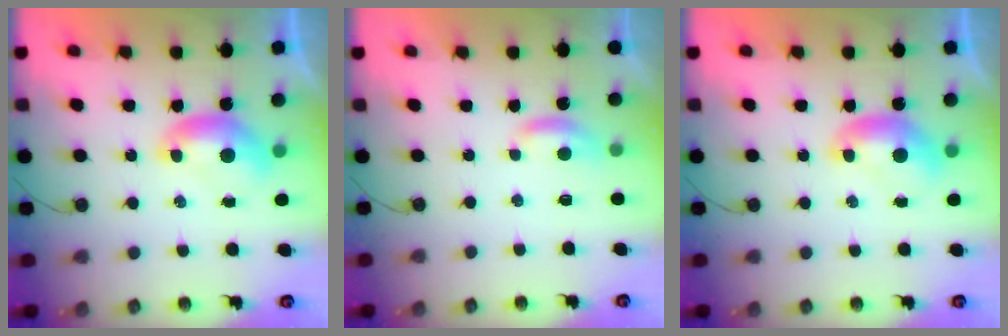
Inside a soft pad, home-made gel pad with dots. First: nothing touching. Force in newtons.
{"total": 2.0, "press": 2.0, "slide": 0.4}
{"total": 0.0}